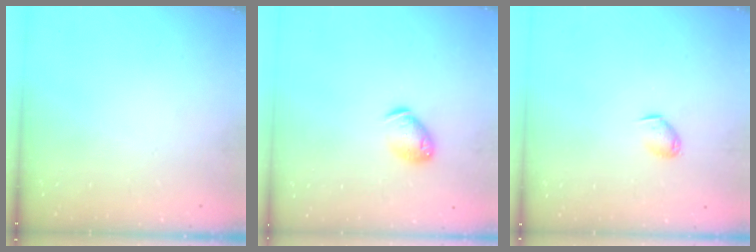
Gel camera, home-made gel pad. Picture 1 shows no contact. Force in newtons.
{"total": 8.4, "press": 8.3, "slide": 1.3}
{"total": 5.5, "press": 5.4, "slide": 1.2}